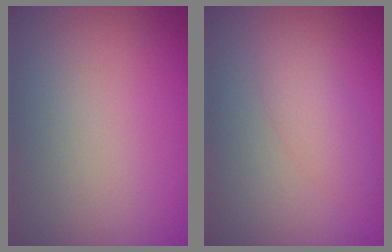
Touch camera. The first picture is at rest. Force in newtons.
{"total": 2.0, "press": 2.0, "slide": 0.0}